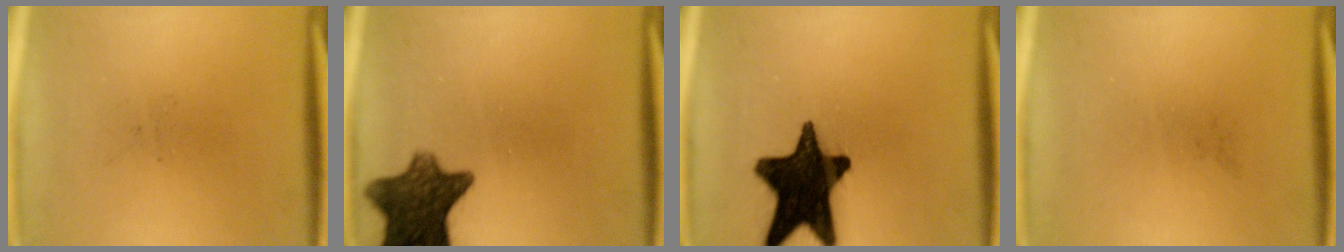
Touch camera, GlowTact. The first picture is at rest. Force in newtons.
{"total": 10.8}
{"total": 17.7}
{"total": 0.0}